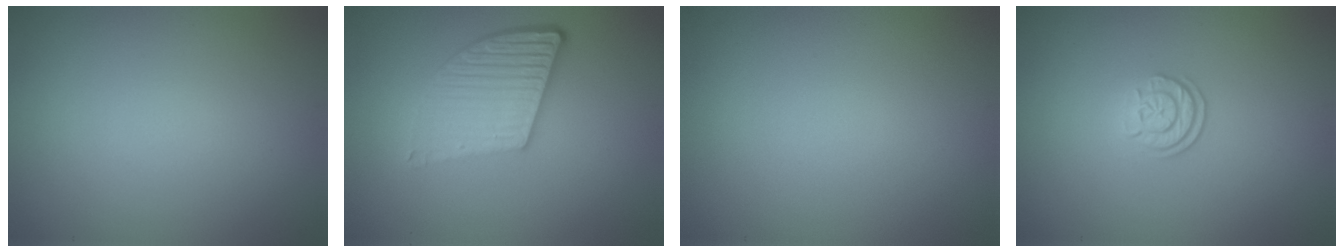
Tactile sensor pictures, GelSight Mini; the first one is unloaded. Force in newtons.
{"total": 5.5, "press": 3.9, "slide": 3.9}
{"total": 0.0}
{"total": 2.2, "press": 1.8, "slide": 1.3}